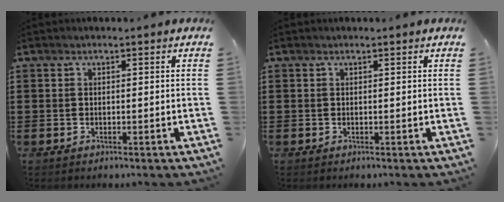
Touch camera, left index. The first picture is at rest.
{"total": 0.0}